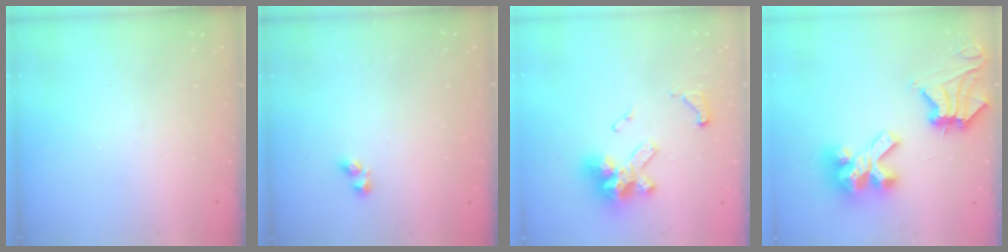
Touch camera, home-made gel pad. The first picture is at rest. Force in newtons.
{"total": 1.6, "press": 1.5, "slide": 0.3}
{"total": 13.5, "press": 13.4, "slide": 1.8}
{"total": 14.5, "press": 14.3, "slide": 1.8}